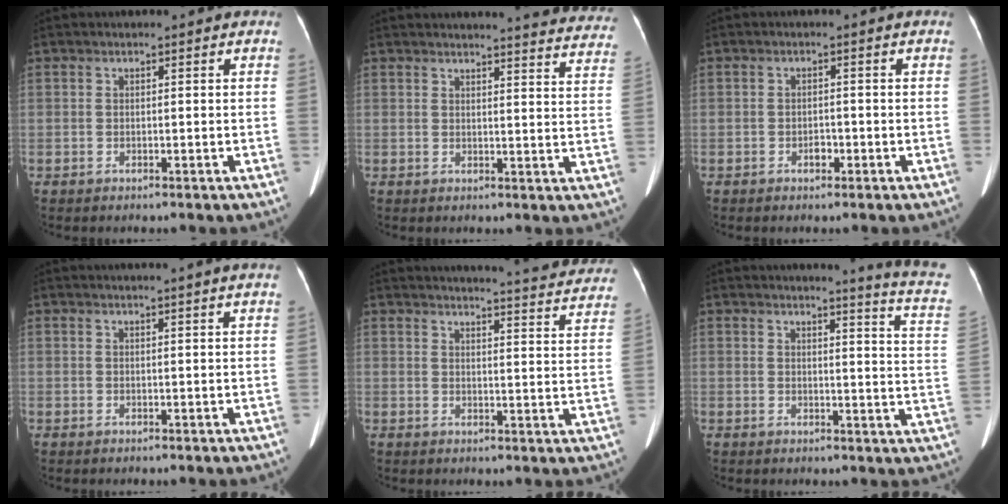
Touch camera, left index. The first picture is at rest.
{"total": 16.7, "force": [16.2, 1.4, 3.6], "torque": [-0.021, -0.086, 0.154]}
{"total": 1.5, "force": [-0.8, 0.9, 0.9], "torque": [-0.012, 0.003, -0.010]}
{"total": 4.1, "force": [3.5, -1.1, 1.8], "torque": [-0.023, 0.007, 0.036]}
{"total": 20.9, "force": [20.1, 1.4, 5.6], "torque": [-0.064, -0.074, 0.218]}
{"total": 9.9, "force": [8.9, -1.8, 3.9], "torque": [-0.051, -0.079, 0.078]}